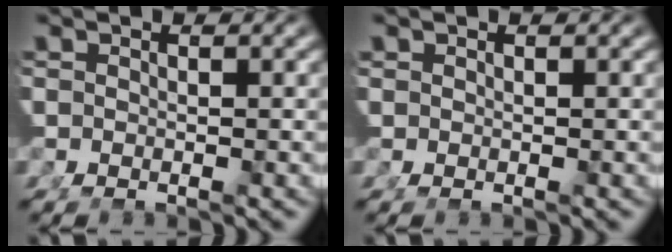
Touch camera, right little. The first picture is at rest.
{"total": 0.6, "force": [0.1, 0.6, -0.1], "torque": [-0.007, -0.008, 0.005]}